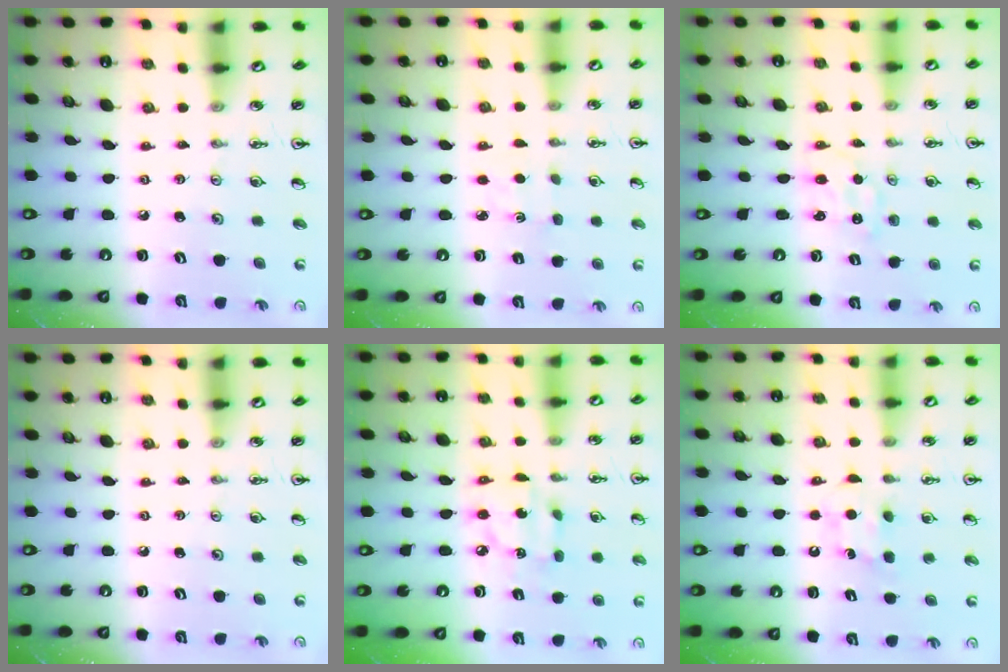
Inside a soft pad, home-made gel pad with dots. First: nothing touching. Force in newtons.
{"total": 1.3, "press": 1.3, "slide": 0.3}
{"total": 0.6, "press": 0.4, "slide": 0.4}
{"total": 0.0}
{"total": 6.5, "press": 6.5, "slide": 0.2}
{"total": 5.4, "press": 5.3, "slide": 0.9}